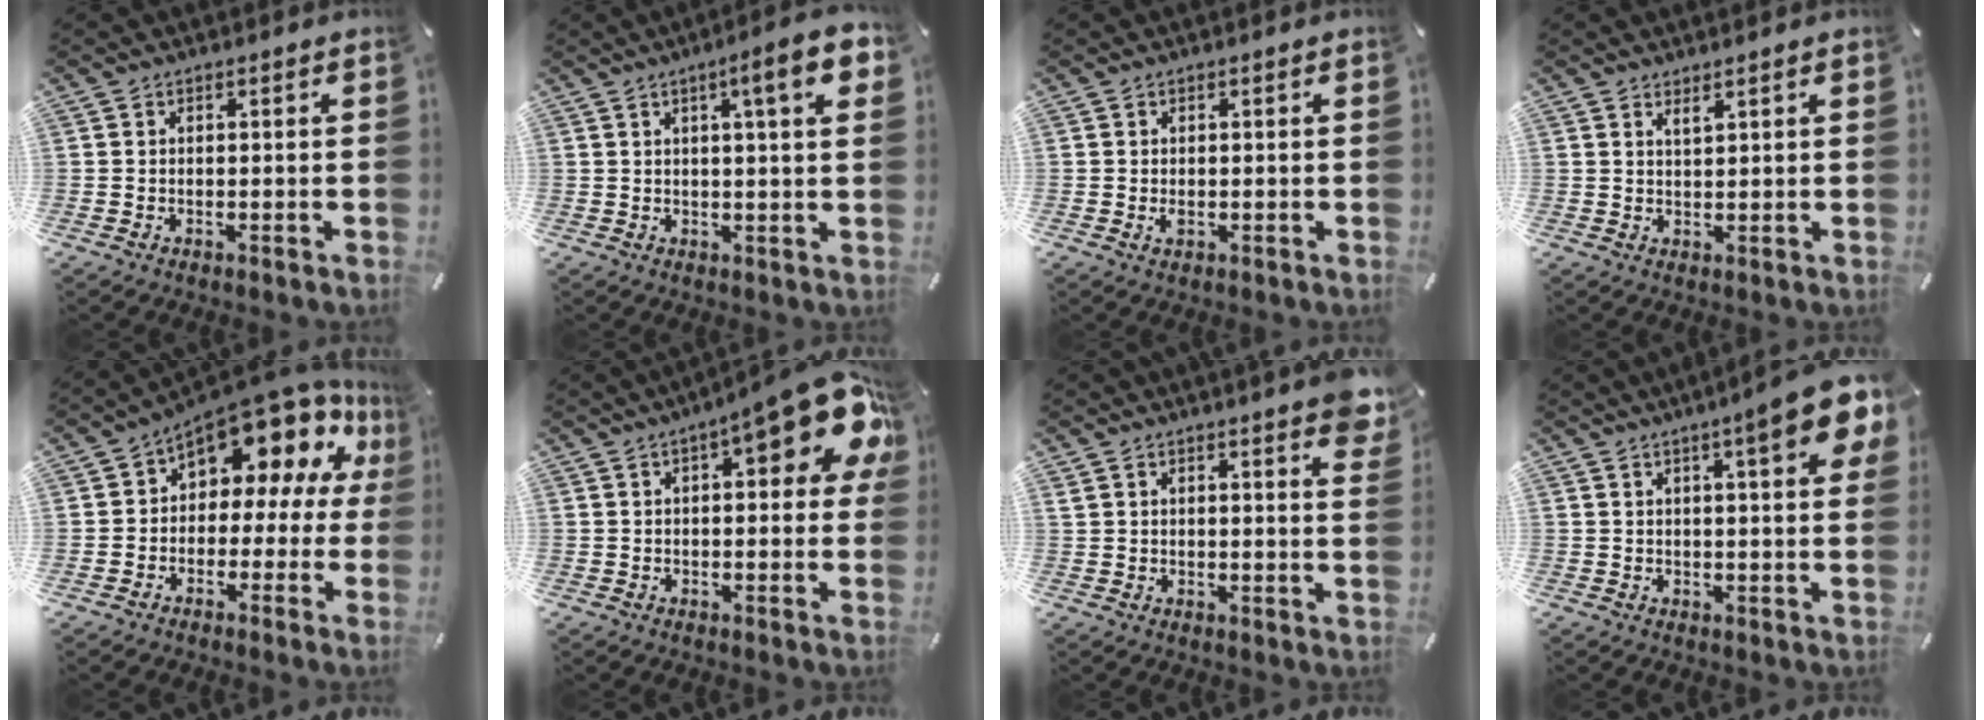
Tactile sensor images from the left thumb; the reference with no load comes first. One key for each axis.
{"total": 9.9, "fx": 3.9, "fy": 1.4, "fz": 9.0, "tx": -0.125, "ty": -0.012, "tz": 0.054}
{"total": 1.0, "fx": -0.1, "fy": 0.6, "fz": 0.8, "tx": -0.015, "ty": -0.001, "tz": -0.002}
{"total": 1.7, "fx": 1.5, "fy": 0.1, "fz": 0.7, "tx": -0.015, "ty": -0.002, "tz": 0.028}
{"total": 14.5, "fx": 8.8, "fy": 7.8, "fz": 8.4, "tx": -0.125, "ty": -0.077, "tz": 0.150}
{"total": 16.5, "fx": 6.8, "fy": 5.2, "fz": 14.2, "tx": -0.184, "ty": -0.031, "tz": 0.104}
{"total": 5.1, "fx": 4.1, "fy": 1.1, "fz": 2.9, "tx": -0.044, "ty": -0.023, "tz": 0.072}
{"total": 11.3, "fx": 5.8, "fy": 2.2, "fz": 9.5, "tx": -0.136, "ty": -0.025, "tz": 0.093}